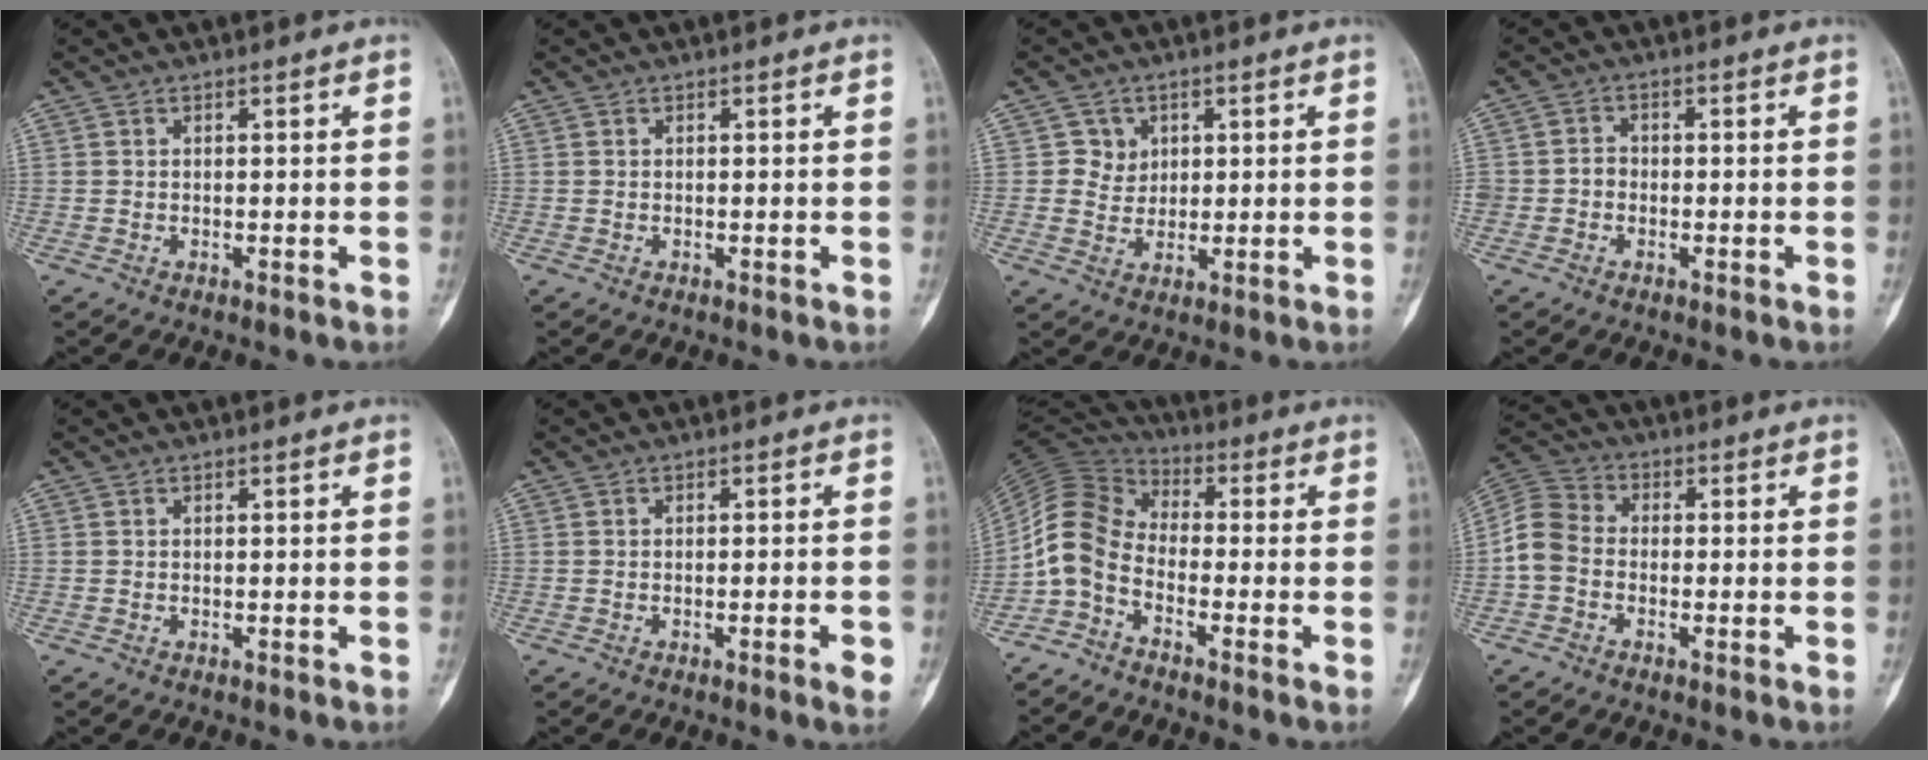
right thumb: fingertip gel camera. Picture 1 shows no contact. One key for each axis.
{"total": 0.0}
{"total": 3.9, "fx": 1.3, "fy": 3.7, "fz": 0.4, "tx": 0.020, "ty": -0.002, "tz": 0.020}
{"total": 2.1, "fx": -0.7, "fy": 1.8, "fz": 0.7, "tx": 0.002, "ty": 0.009, "tz": -0.020}
{"total": 0.0}
{"total": 2.8, "fx": -1.1, "fy": 0.3, "fz": 2.5, "tx": -0.035, "ty": -0.002, "tz": -0.014}
{"total": 8.3, "fx": -3.6, "fy": 5.4, "fz": 5.2, "tx": -0.101, "ty": 0.054, "tz": -0.092}
{"total": 6.8, "fx": -1.5, "fy": 5.4, "fz": 3.9, "tx": -0.069, "ty": 0.022, "tz": -0.048}